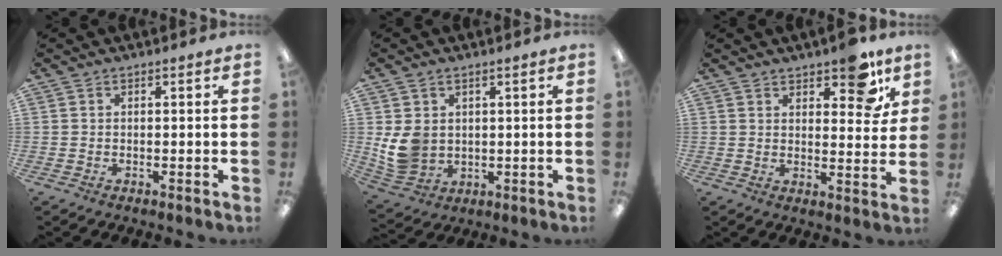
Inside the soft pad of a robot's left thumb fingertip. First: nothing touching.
{"total": 8.3, "force": [1.7, 6.6, 4.8], "torque": [-0.102, -0.001, 0.036]}
{"total": 9.3, "force": [6.5, 3.8, 5.3], "torque": [-0.057, -0.033, 0.108]}